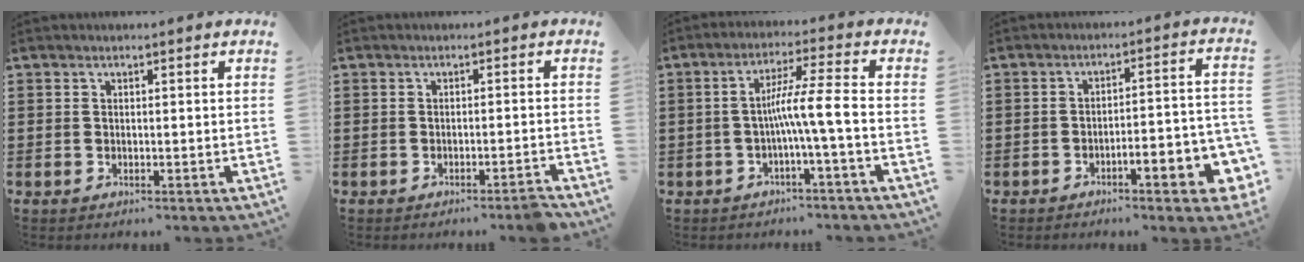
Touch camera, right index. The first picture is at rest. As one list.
[{"total": 1.8, "force": [-1.5, -0.2, 1.0], "torque": [-0.018, -0.001, -0.029]}, {"total": 7.1, "force": [-1.9, -0.5, 6.8], "torque": [-0.122, 0.000, -0.040]}, {"total": 5.7, "force": [-3.7, 0.9, 4.2], "torque": [-0.069, -0.009, -0.067]}]